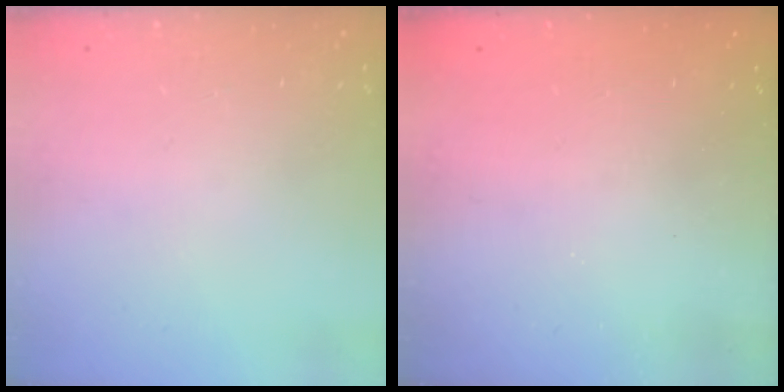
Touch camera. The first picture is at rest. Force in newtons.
{"total": 2.5, "press": 2.4, "slide": 0.7}